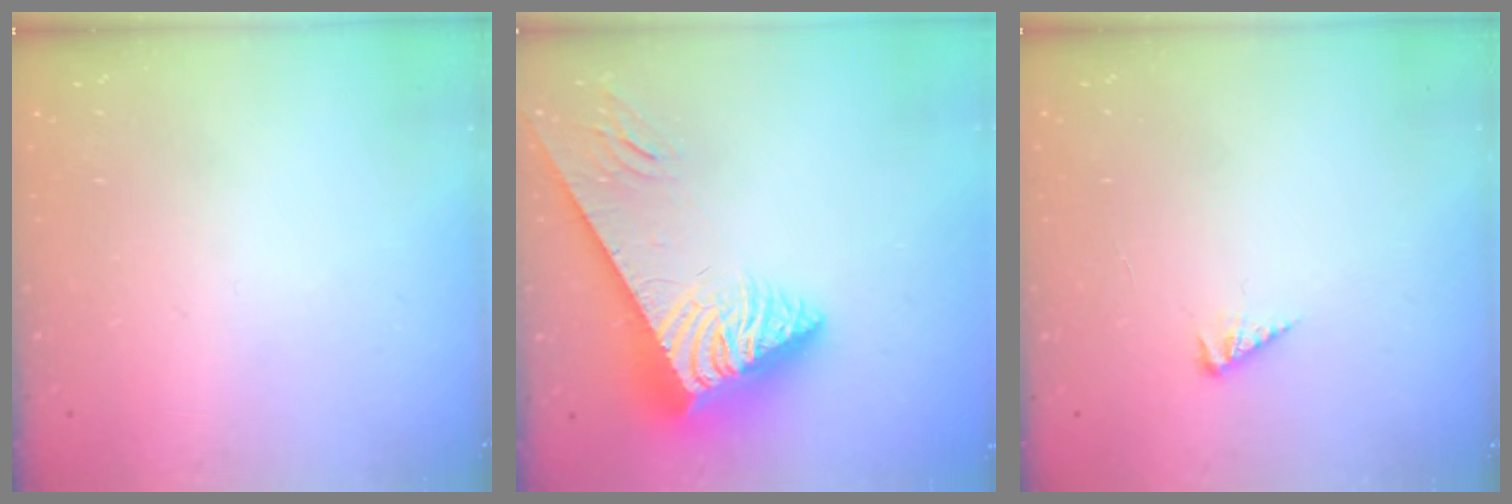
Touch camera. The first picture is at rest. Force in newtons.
{"total": 8.9, "press": 8.9, "slide": 1.1}
{"total": 2.7, "press": 2.7, "slide": 0.5}